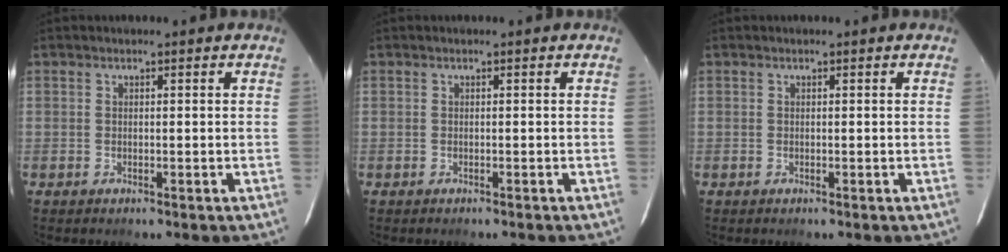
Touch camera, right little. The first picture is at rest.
{"total": 0.5, "force": [-0.5, 0.1, 0.2], "torque": [-0.005, 0.001, -0.005]}
{"total": 0.0}